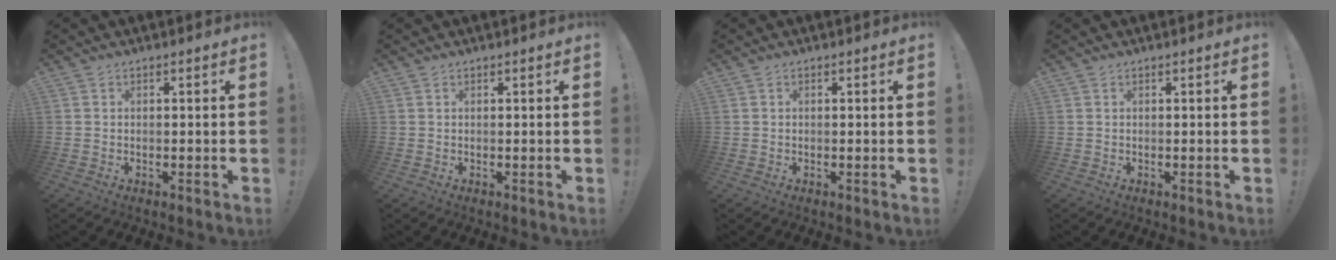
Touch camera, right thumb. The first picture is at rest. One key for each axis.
{"total": 0.0}
{"total": 0.0}
{"total": 0.0}